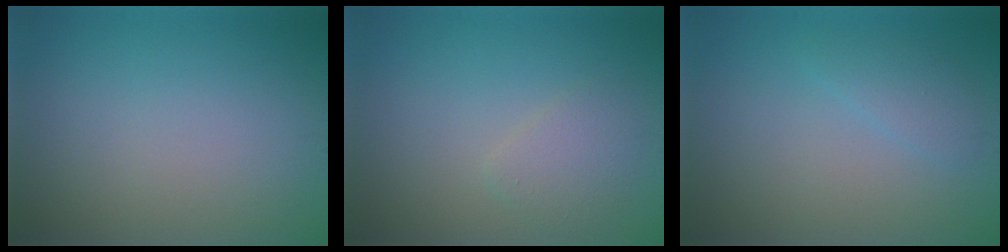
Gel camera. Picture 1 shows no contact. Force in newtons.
{"total": 1.8, "press": 1.8, "slide": 0.2}
{"total": 1.5, "press": 1.5, "slide": 0.1}